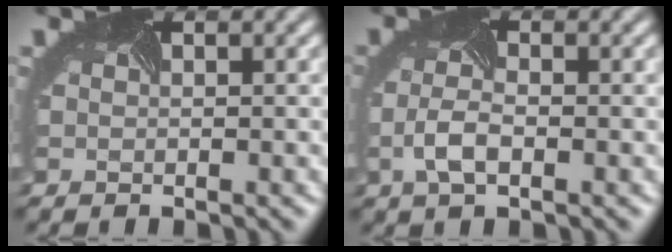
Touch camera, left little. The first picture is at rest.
{"total": 2.4, "force": [-1.0, 1.0, 2.0], "torque": [-0.054, -0.006, -0.020]}